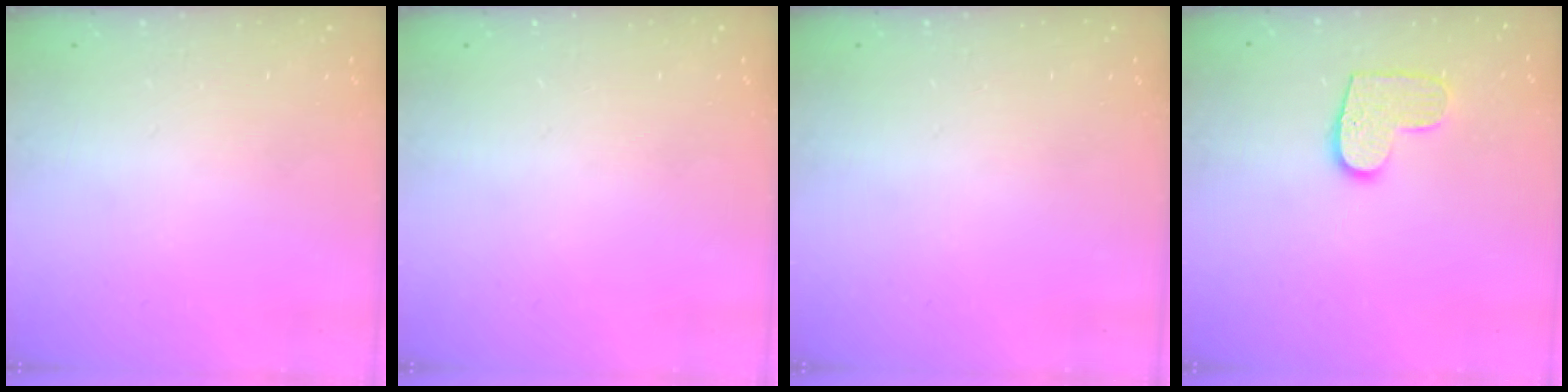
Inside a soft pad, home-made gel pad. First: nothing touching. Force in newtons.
{"total": 0.0}
{"total": 0.0}
{"total": 9.3, "press": 9.3, "slide": 0.3}